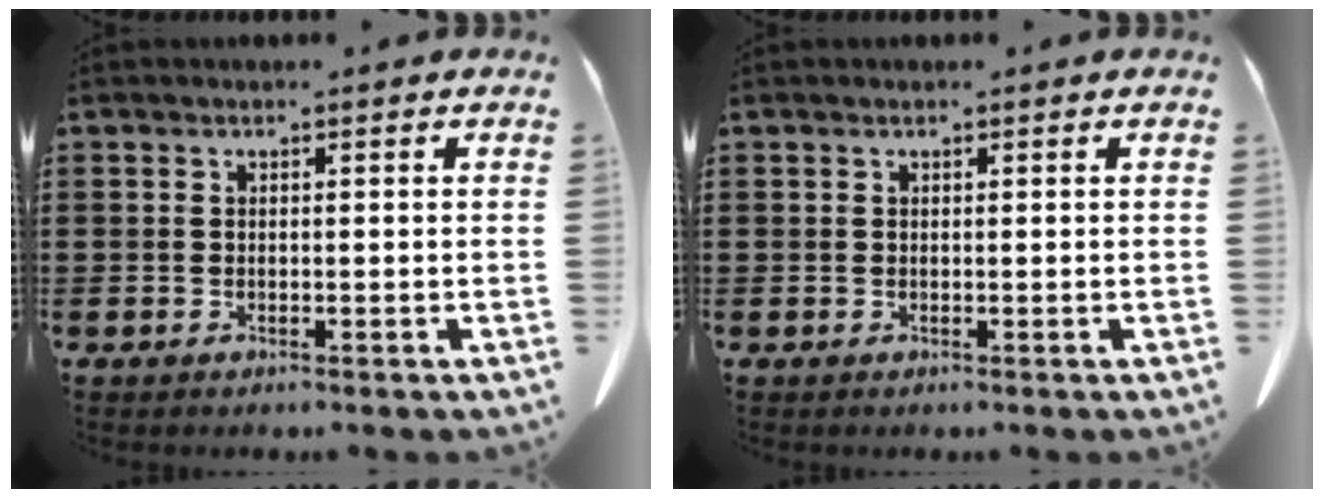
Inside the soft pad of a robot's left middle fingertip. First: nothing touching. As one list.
[{"total": 0.0}]